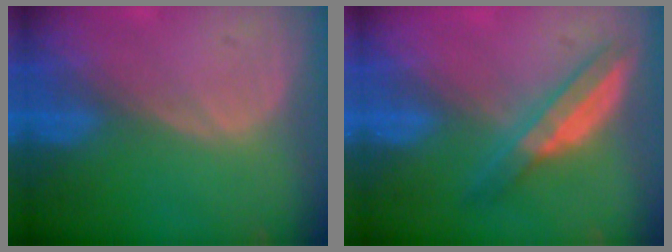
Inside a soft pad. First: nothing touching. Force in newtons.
{"total": 5.7, "press": 5.2, "slide": 2.5}